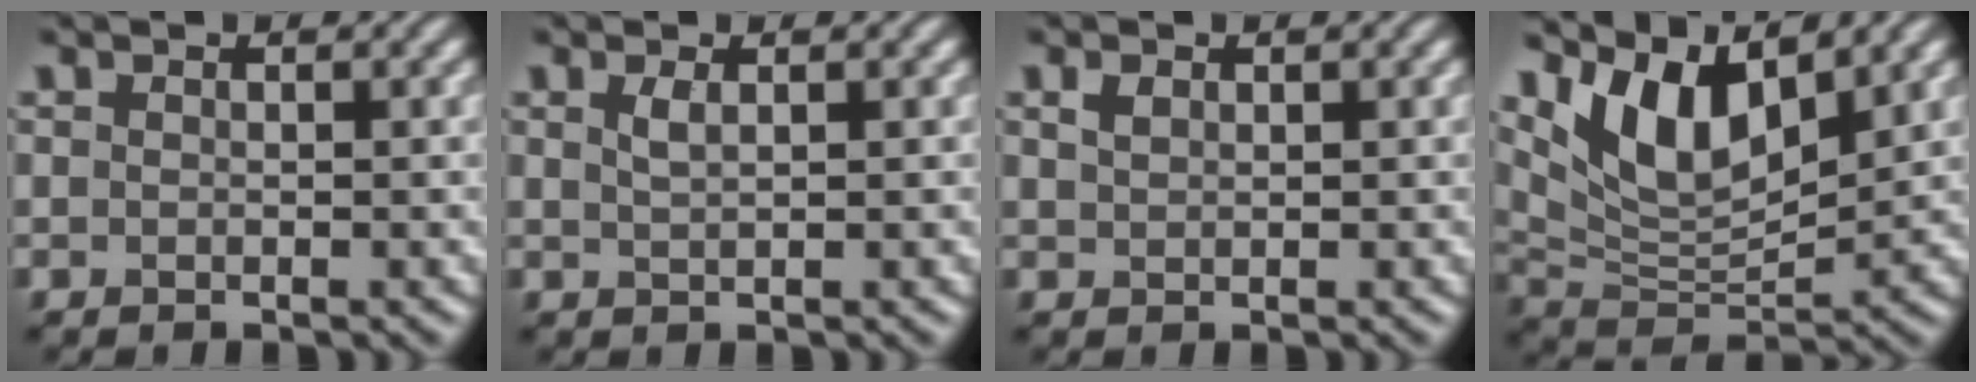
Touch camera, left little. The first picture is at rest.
{"total": 1.2, "force": [0.6, 0.3, 0.9], "torque": [-0.022, 0.002, 0.012]}
{"total": 1.1, "force": [0.6, 0.6, 0.6], "torque": [-0.014, 0.002, 0.014]}
{"total": 7.5, "force": [4.4, 3.0, 5.3], "torque": [-0.103, -0.008, 0.085]}